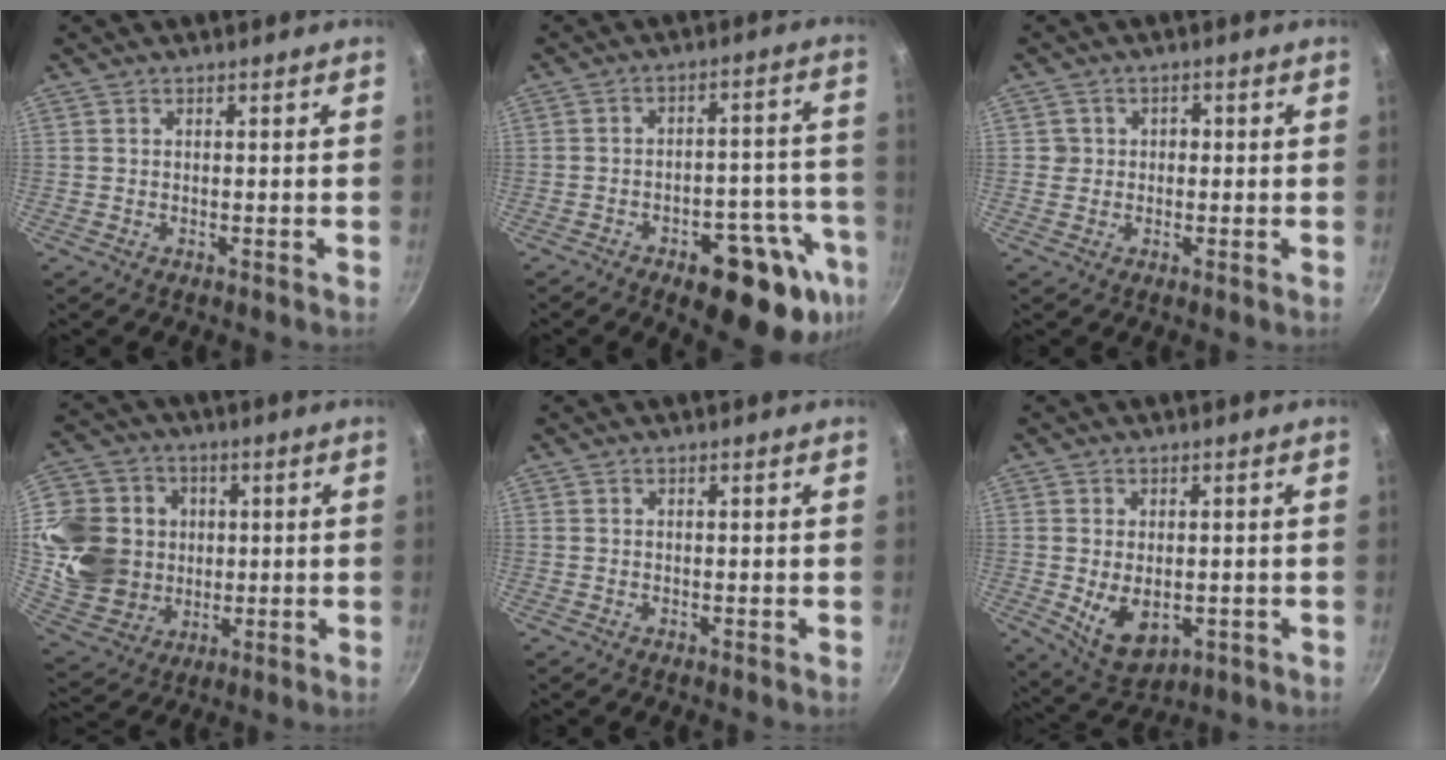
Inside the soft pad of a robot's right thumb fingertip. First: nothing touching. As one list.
[{"total": 17.7, "force": [-9.3, 7.7, 13.0], "torque": [-0.101, 0.046, -0.119]}, {"total": 2.7, "force": [-0.2, 2.6, 0.8], "torque": [0.010, 0.011, -0.005]}, {"total": 18.9, "force": [1.3, 16.5, 9.1], "torque": [-0.161, 0.007, 0.034]}, {"total": 0.0}, {"total": 8.2, "force": [-1.0, 5.3, 6.2], "torque": [-0.092, -0.016, 0.003]}]